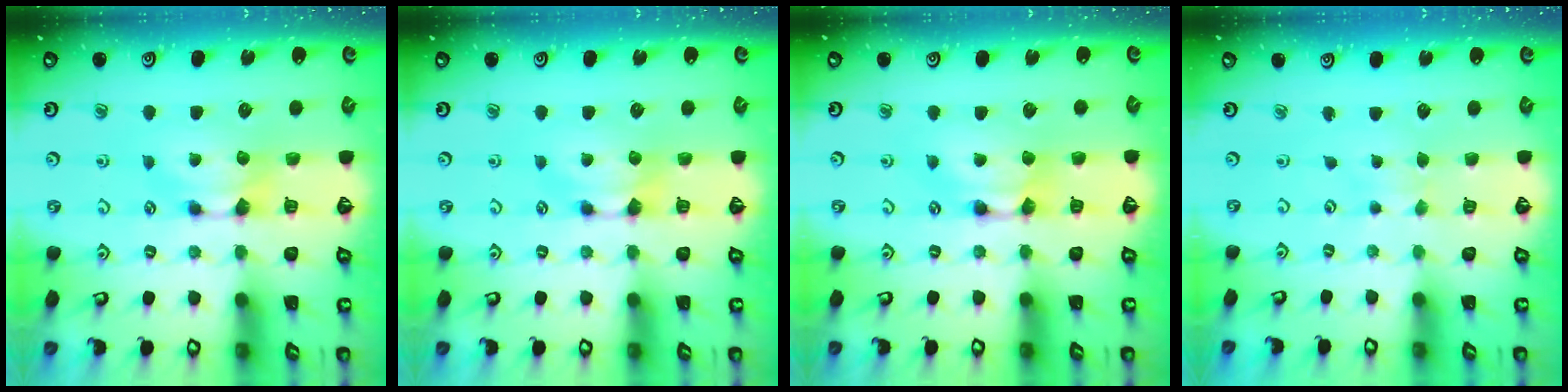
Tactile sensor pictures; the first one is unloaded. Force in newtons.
{"total": 0.0}
{"total": 2.0, "press": 2.0, "slide": 0.1}
{"total": 2.6, "press": 2.6, "slide": 0.2}